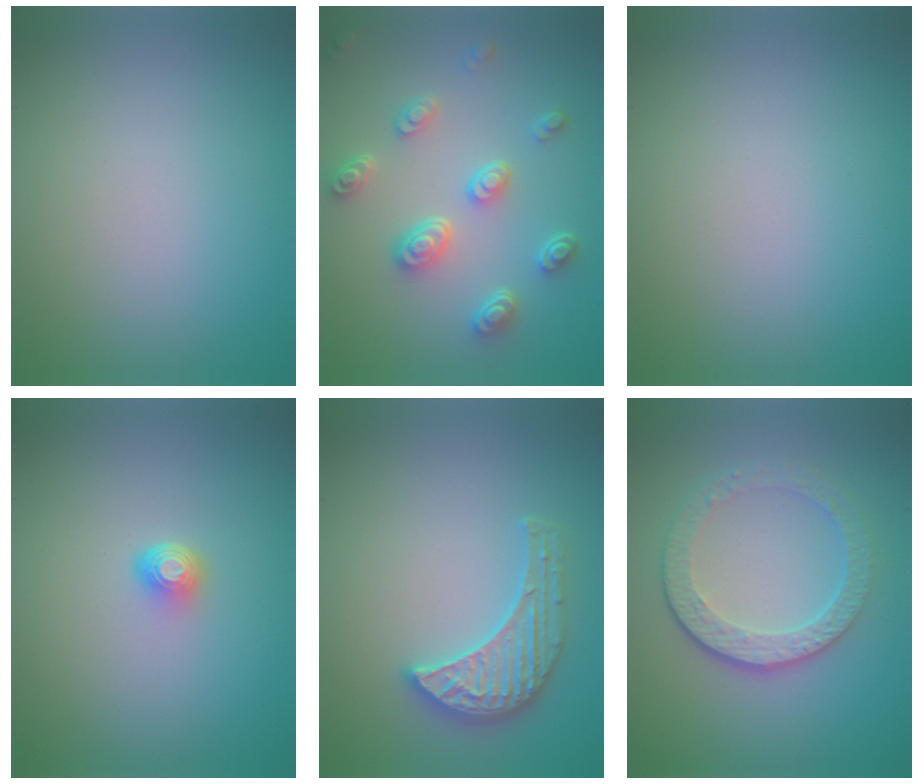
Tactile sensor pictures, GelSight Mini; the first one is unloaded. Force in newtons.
{"total": 4.5, "press": 3.6, "slide": 2.6}
{"total": 0.0}
{"total": 1.6, "press": 1.1, "slide": 1.1}
{"total": 3.6, "press": 3.5, "slide": 0.5}
{"total": 4.8, "press": 3.4, "slide": 3.3}